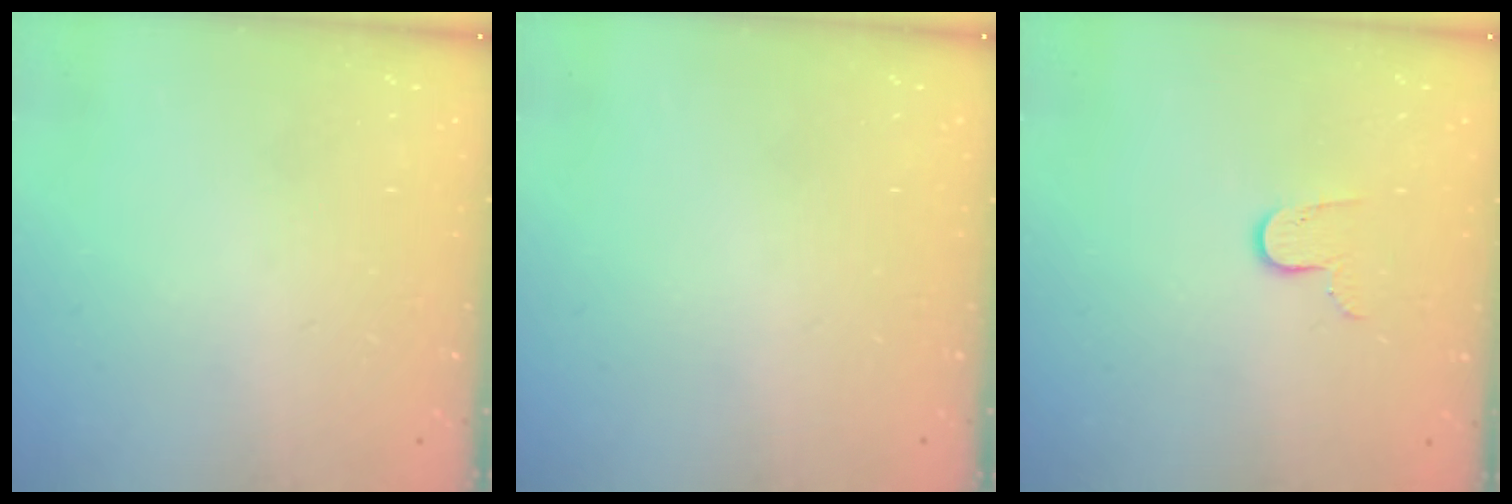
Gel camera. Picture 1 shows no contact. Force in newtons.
{"total": 0.0}
{"total": 6.3, "press": 6.3, "slide": 0.5}